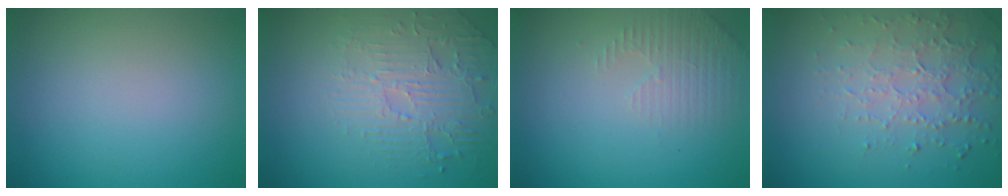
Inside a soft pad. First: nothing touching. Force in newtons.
{"total": 2.8, "press": 2.5, "slide": 1.4}
{"total": 2.3, "press": 2.2, "slide": 0.6}
{"total": 4.7, "press": 3.4, "slide": 3.3}